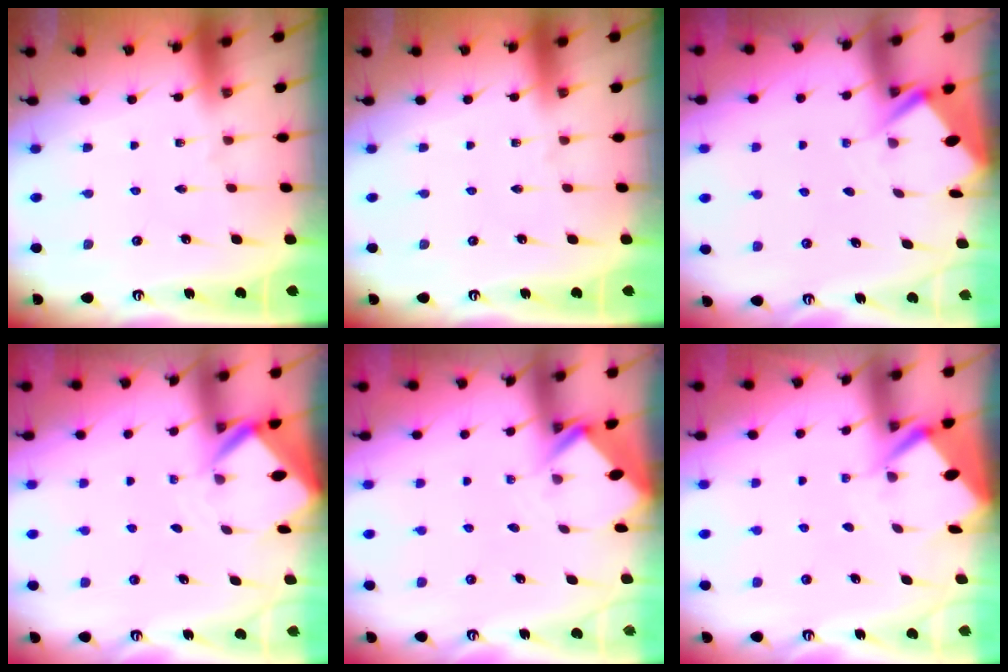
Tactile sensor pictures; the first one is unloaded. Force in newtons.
{"total": 0.0}
{"total": 2.9, "press": 2.9, "slide": 0.4}
{"total": 3.2, "press": 3.2, "slide": 0.2}
{"total": 2.8, "press": 2.8, "slide": 0.2}
{"total": 4.6, "press": 4.6, "slide": 0.4}